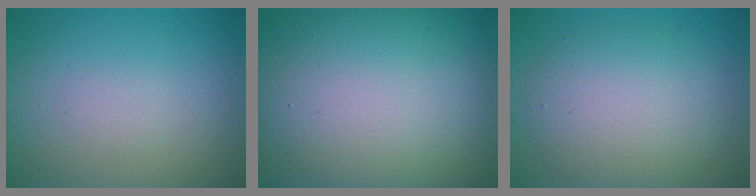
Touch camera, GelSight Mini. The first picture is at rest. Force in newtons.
{"total": 20.5, "press": 20.5, "slide": 1.1}
{"total": 5.2, "press": 5.2, "slide": 0.6}